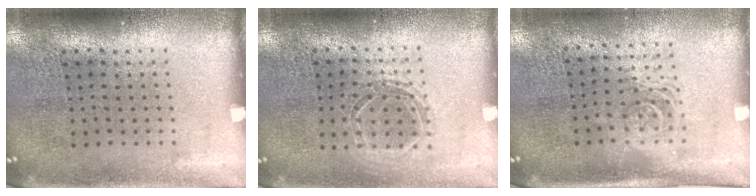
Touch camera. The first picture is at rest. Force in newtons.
{"total": 1.3, "press": 1.3, "slide": 0.5}
{"total": 1.5, "press": 1.2, "slide": 0.9}